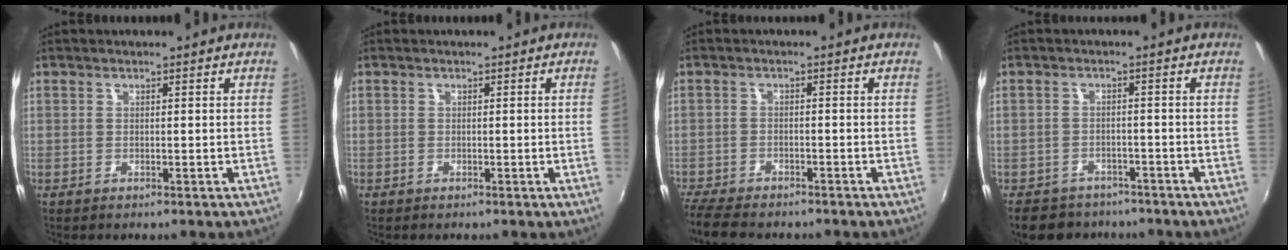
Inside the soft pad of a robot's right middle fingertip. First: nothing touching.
{"total": 1.1, "force": [0.1, -0.7, 0.8], "torque": [-0.006, -0.009, 0.002]}
{"total": 8.7, "force": [-7.7, 2.1, 3.5], "torque": [-0.099, -0.028, -0.135]}
{"total": 9.3, "force": [-7.6, 4.6, 2.6], "torque": [-0.069, 0.000, -0.111]}